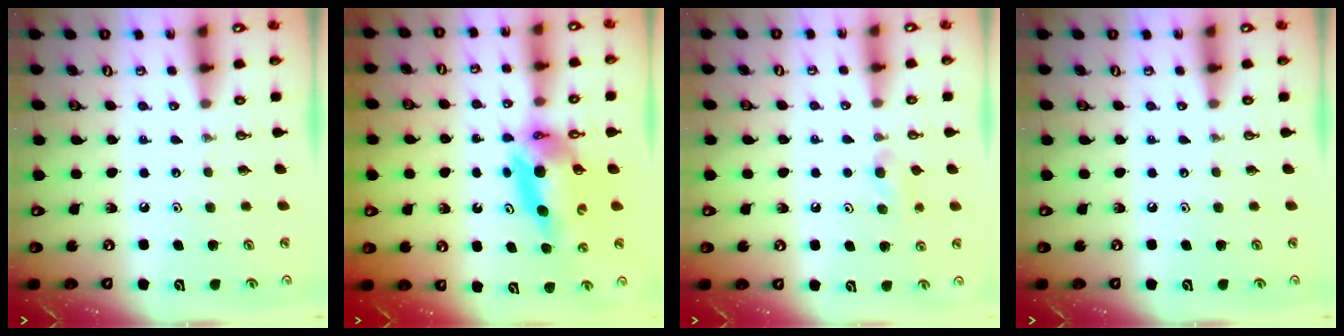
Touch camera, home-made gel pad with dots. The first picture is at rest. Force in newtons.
{"total": 11.0, "press": 11.0, "slide": 1.0}
{"total": 5.4, "press": 5.2, "slide": 1.4}
{"total": 0.0}